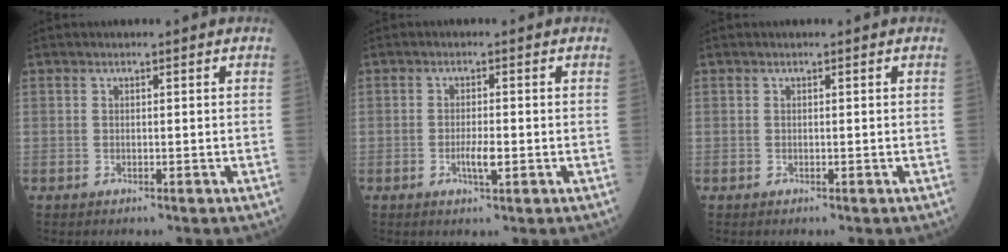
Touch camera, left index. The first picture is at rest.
{"total": 2.5, "force": [-0.7, 0.5, 2.4], "torque": [-0.048, -0.001, -0.011]}
{"total": 0.0}